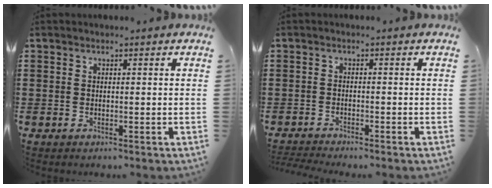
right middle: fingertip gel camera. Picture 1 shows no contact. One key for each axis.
{"total": 1.7, "fx": -1.7, "fy": 0.0, "fz": 0.2, "tx": -0.006, "ty": -0.001, "tz": -0.034}